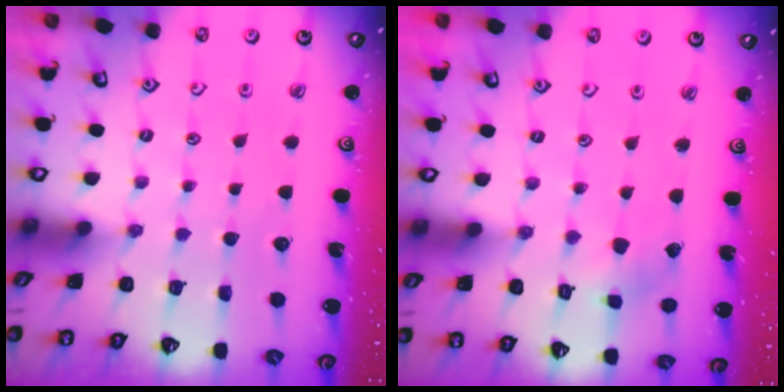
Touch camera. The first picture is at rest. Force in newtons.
{"total": 2.3, "press": 2.2, "slide": 0.3}